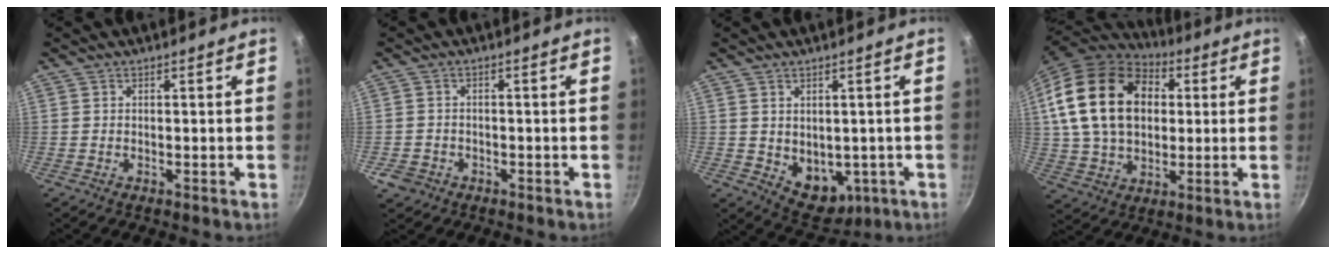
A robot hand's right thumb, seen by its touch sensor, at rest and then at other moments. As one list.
[{"total": 3.4, "force": [-1.6, 2.8, 1.3], "torque": [-0.023, 0.018, -0.022]}, {"total": 8.4, "force": [-0.9, 6.1, 5.7], "torque": [-0.050, -0.009, 0.009]}, {"total": 22.9, "force": [4.9, 16.1, 15.5], "torque": [-0.258, 0.014, 0.088]}]